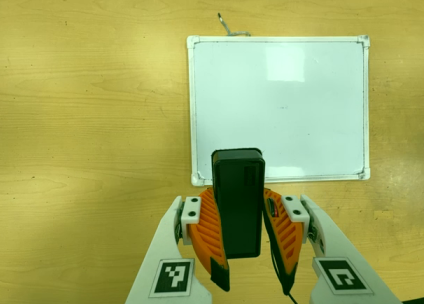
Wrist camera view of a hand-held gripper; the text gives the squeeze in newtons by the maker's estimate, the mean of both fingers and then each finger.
{"total": 8.4, "left": 7.5, "right": 9.2}